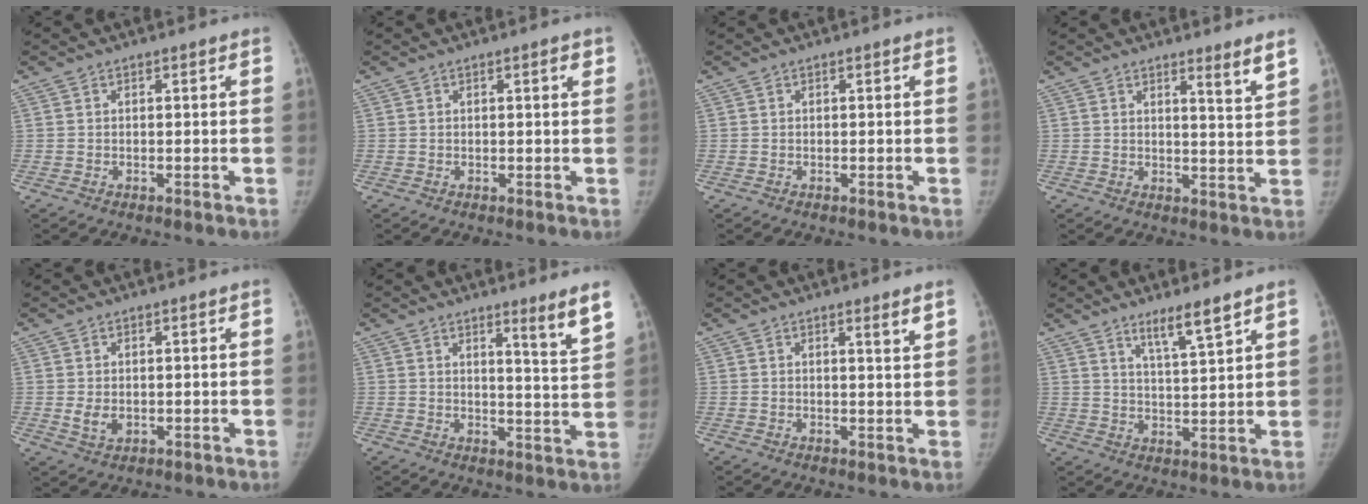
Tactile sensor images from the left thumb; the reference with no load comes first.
{"total": 1.4, "force": [0.7, 0.3, 1.2], "torque": [-0.014, 0.000, 0.007]}
{"total": 0.0}
{"total": 4.3, "force": [3.2, -0.1, 2.8], "torque": [-0.038, -0.033, 0.044]}
{"total": 2.7, "force": [-0.1, 2.0, 1.9], "torque": [-0.027, -0.006, 0.006]}
{"total": 6.7, "force": [4.5, -0.3, 5.0], "torque": [-0.064, -0.044, 0.064]}
{"total": 2.3, "force": [1.5, 0.0, 1.6], "torque": [-0.024, -0.014, 0.023]}
{"total": 6.2, "force": [4.5, 0.2, 4.2], "torque": [-0.070, -0.037, 0.080]}